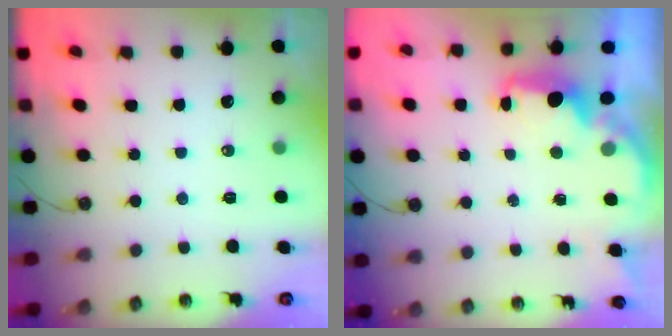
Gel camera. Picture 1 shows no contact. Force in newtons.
{"total": 2.2, "press": 2.1, "slide": 0.7}